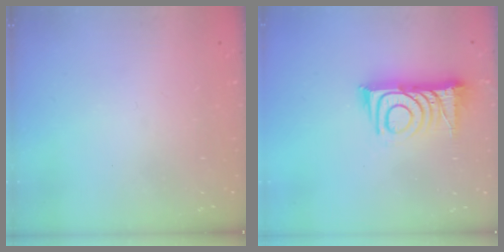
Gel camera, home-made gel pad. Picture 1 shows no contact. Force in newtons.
{"total": 13.1, "press": 13.0, "slide": 0.9}